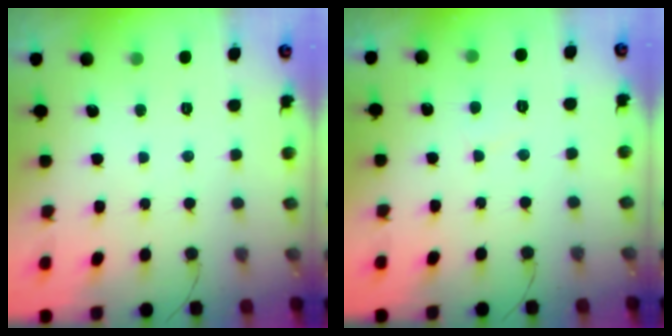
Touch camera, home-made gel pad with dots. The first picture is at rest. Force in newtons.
{"total": 2.9, "press": 2.9, "slide": 0.3}